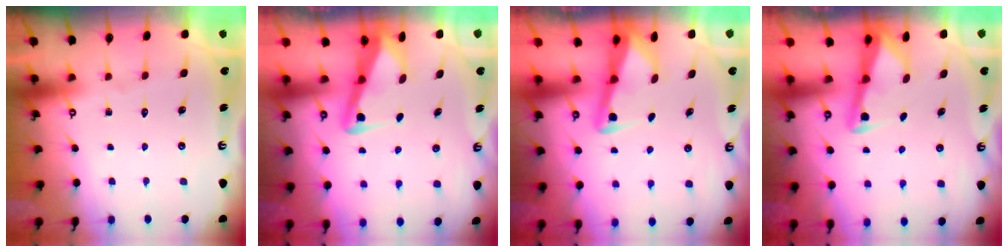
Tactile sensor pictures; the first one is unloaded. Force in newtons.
{"total": 3.6, "press": 3.5, "slide": 0.8}
{"total": 2.9, "press": 2.8, "slide": 0.4}
{"total": 3.3, "press": 3.3, "slide": 0.4}